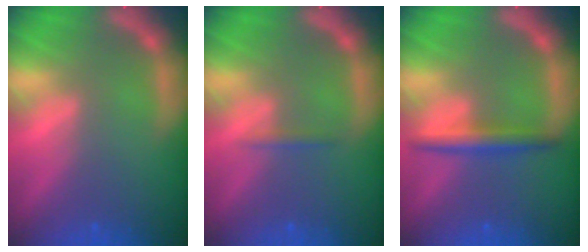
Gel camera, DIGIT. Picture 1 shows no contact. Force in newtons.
{"total": 0.9}
{"total": 3.0}